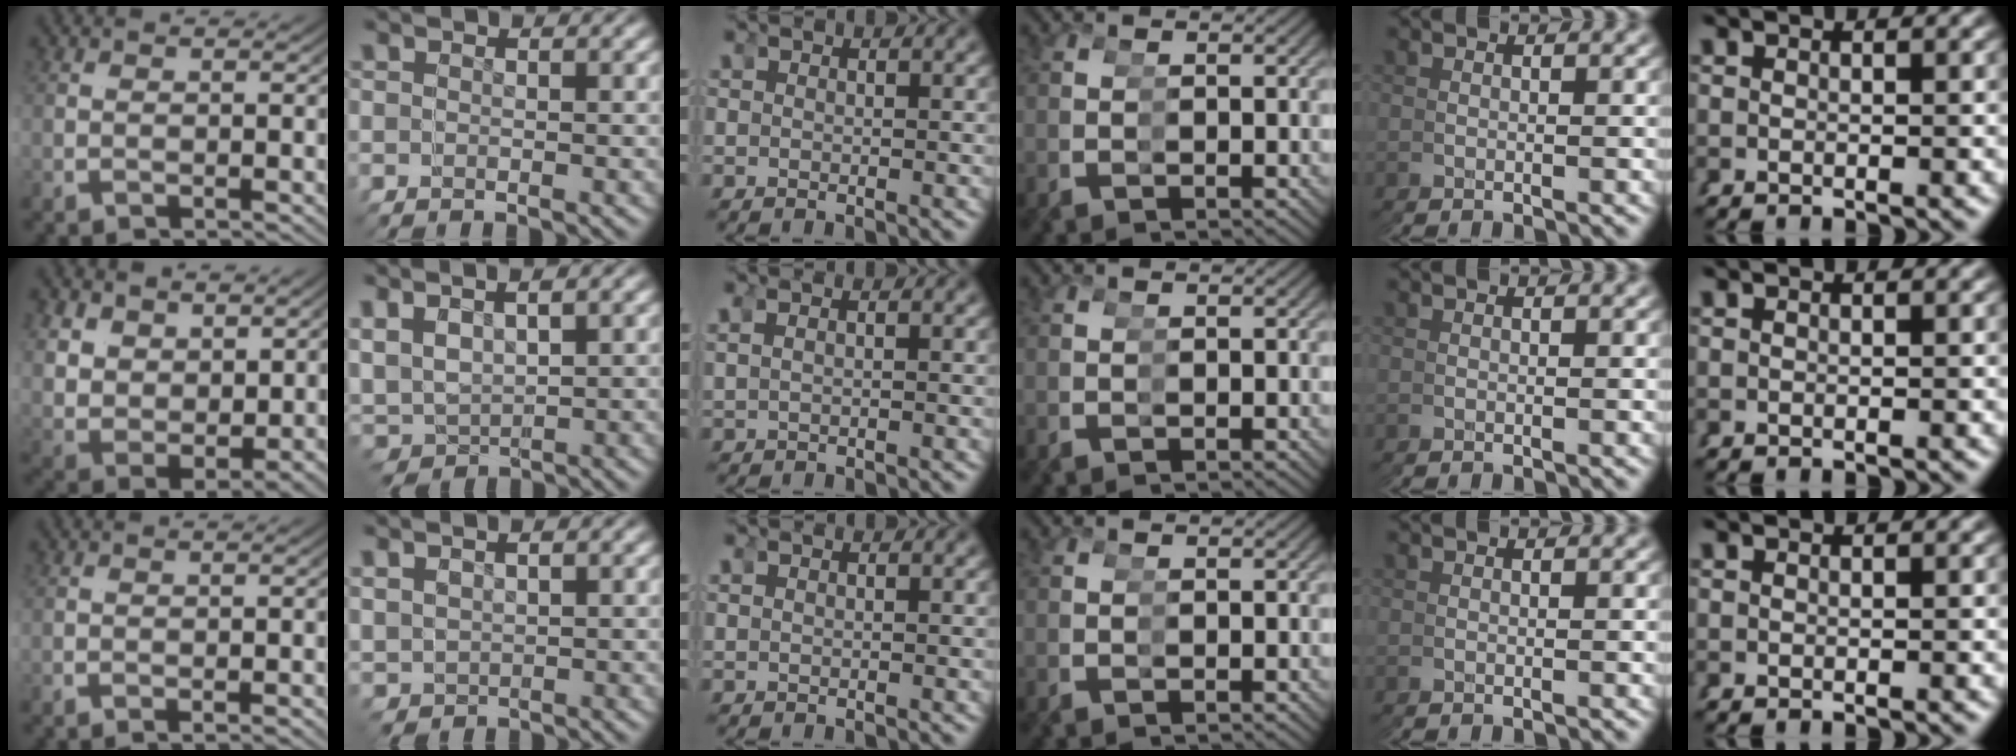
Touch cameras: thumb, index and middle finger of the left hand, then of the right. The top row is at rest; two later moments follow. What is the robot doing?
{"motion": "grasp_and_lifting", "object": "hoodie"}